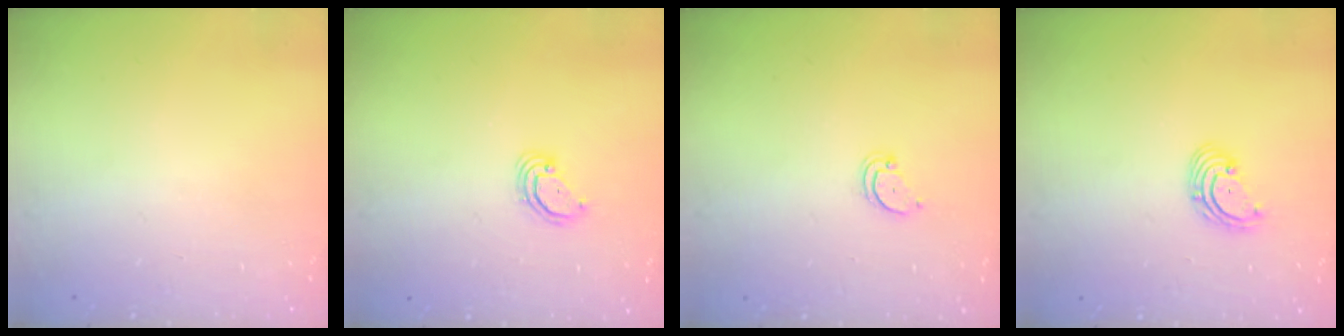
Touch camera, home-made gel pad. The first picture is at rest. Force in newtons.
{"total": 2.9, "press": 2.9, "slide": 0.2}
{"total": 3.5, "press": 3.4, "slide": 0.3}
{"total": 2.9, "press": 2.9, "slide": 0.1}